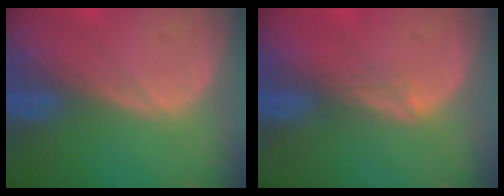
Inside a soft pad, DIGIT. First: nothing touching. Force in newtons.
{"total": 1.8, "press": 1.3, "slide": 1.2}